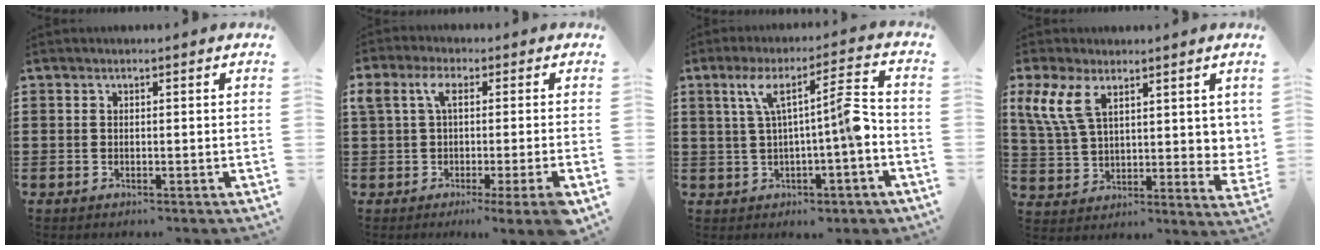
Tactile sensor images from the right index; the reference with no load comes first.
{"total": 6.3, "force": [-0.4, 0.7, 6.3], "torque": [-0.119, -0.005, -0.009]}
{"total": 10.0, "force": [0.6, 2.5, 9.7], "torque": [-0.169, 0.012, 0.002]}
{"total": 9.5, "force": [5.5, 4.9, 6.1], "torque": [-0.144, -0.004, 0.105]}